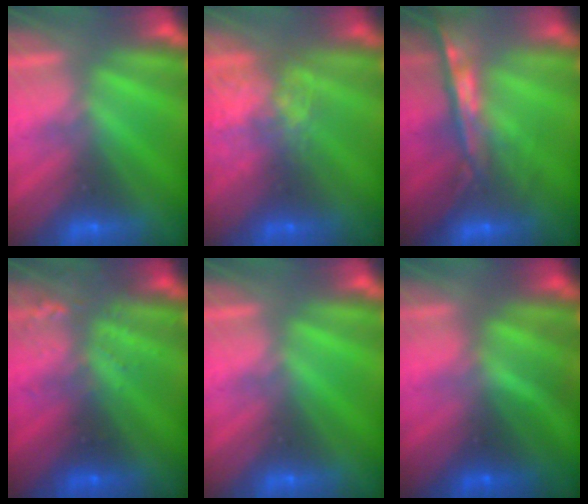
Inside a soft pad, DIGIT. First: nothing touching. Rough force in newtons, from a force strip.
{"total": 7.3}
{"total": 7.2}
{"total": 3.4}
{"total": 0.0}
{"total": 1.3}